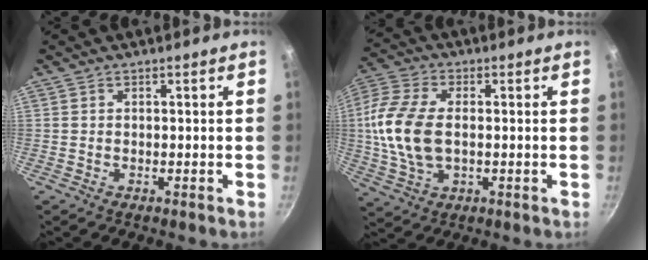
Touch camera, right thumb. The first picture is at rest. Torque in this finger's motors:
{"motor_torque": [-0.39, 1.02, 0.57, 0.79, 0.41]}